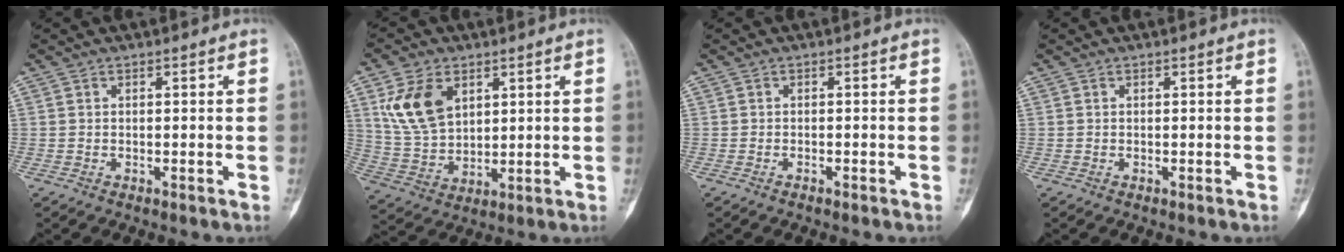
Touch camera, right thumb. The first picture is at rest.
{"total": 11.7, "force": [4.7, 7.6, 7.5], "torque": [-0.131, -0.014, 0.103]}
{"total": 0.6, "force": [-0.5, 0.2, 0.3], "torque": [-0.008, 0.006, -0.007]}
{"total": 0.0}